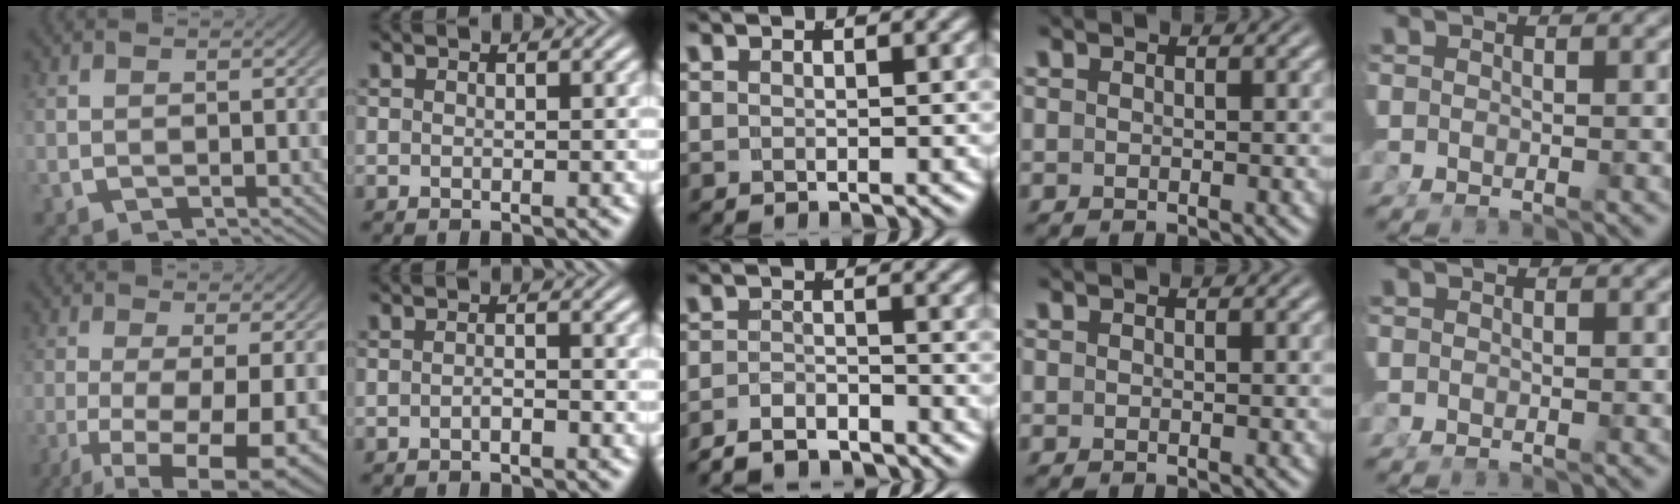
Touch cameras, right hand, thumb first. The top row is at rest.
{"thumb": {"total": 11.1, "force": [-3.6, 5.4, 9.0], "torque": [-0.160, -0.050, -0.033]}, "index": {"total": 1.0, "force": [-0.7, 0.3, 0.6], "torque": [0.000, 0.003, -0.016]}, "middle": {"total": 4.3, "force": [-4.1, 1.1, 0.7], "torque": [-0.010, -0.013, -0.066]}}